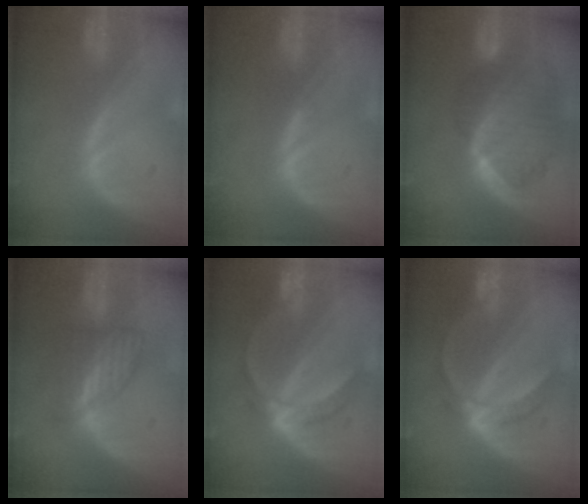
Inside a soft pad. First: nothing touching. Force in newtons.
{"total": 0.5, "press": 0.5, "slide": 0.1}
{"total": 10.1, "press": 8.8, "slide": 5.1}
{"total": 6.4, "press": 5.7, "slide": 3.0}
{"total": 6.1, "press": 5.7, "slide": 2.2}
{"total": 6.1, "press": 5.7, "slide": 2.2}